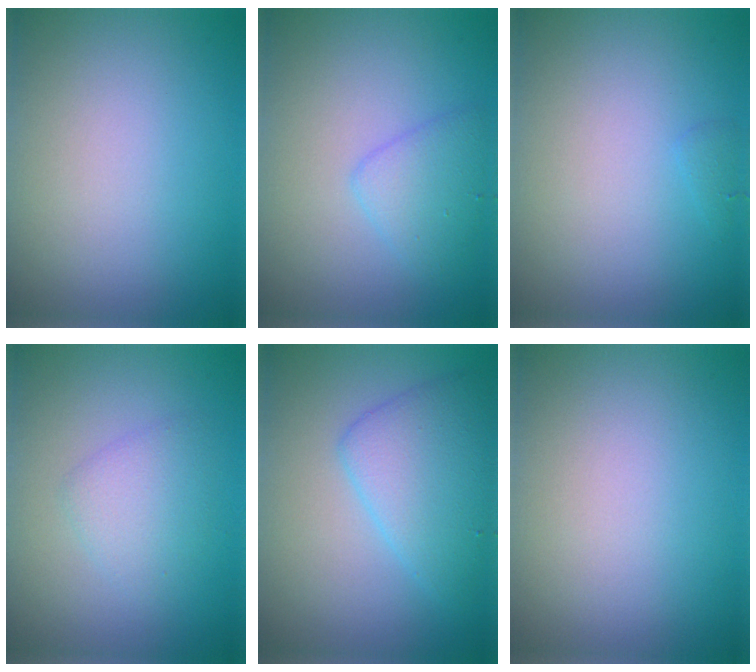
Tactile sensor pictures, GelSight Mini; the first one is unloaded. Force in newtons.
{"total": 2.6, "press": 2.6, "slide": 0.0}
{"total": 0.6, "press": 0.5, "slide": 0.0}
{"total": 2.4, "press": 2.4, "slide": 0.1}
{"total": 4.6, "press": 4.5, "slide": 0.1}
{"total": 0.0}